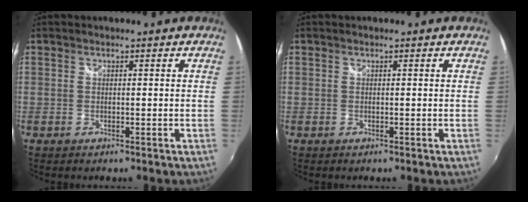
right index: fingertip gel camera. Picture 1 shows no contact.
{"total": 0.0}